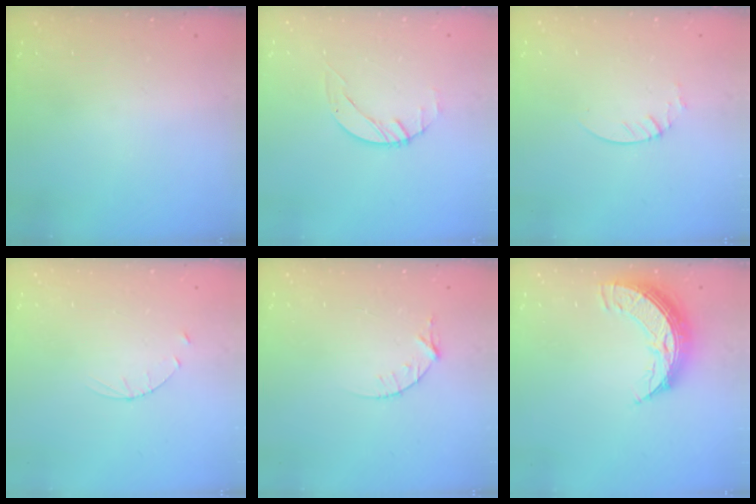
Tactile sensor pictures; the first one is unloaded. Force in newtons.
{"total": 1.4, "press": 1.4, "slide": 0.2}
{"total": 1.9, "press": 1.9, "slide": 0.2}
{"total": 3.1, "press": 3.1, "slide": 0.3}
{"total": 4.3, "press": 4.3, "slide": 0.5}
{"total": 10.6, "press": 10.6, "slide": 1.0}